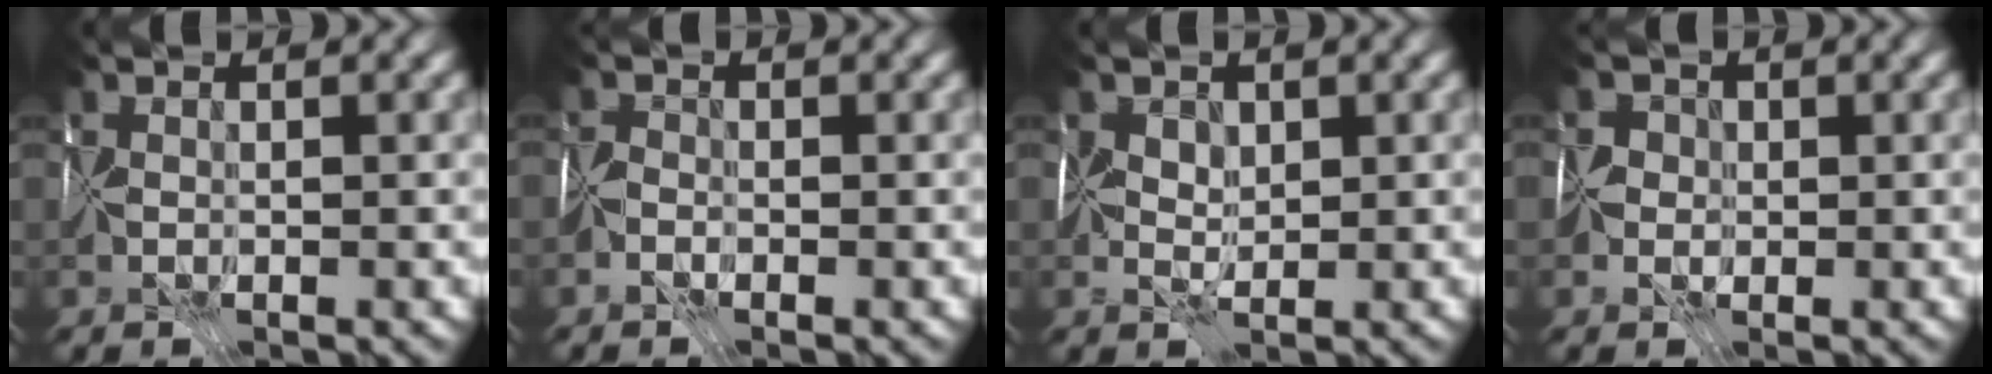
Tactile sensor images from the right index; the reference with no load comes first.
{"total": 0.9, "force": [-0.7, 0.5, 0.2], "torque": [-0.005, 0.007, -0.025]}
{"total": 1.9, "force": [0.8, 1.4, 1.1], "torque": [-0.022, 0.007, 0.009]}
{"total": 1.7, "force": [-0.1, 1.6, 0.3], "torque": [0.000, 0.008, -0.009]}